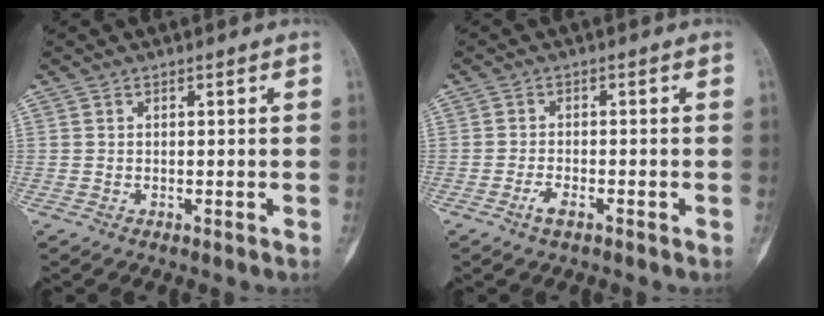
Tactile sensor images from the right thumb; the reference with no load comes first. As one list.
[{"total": 2.5, "force": [-1.5, 1.0, 1.7], "torque": [-0.038, 0.006, -0.031]}]